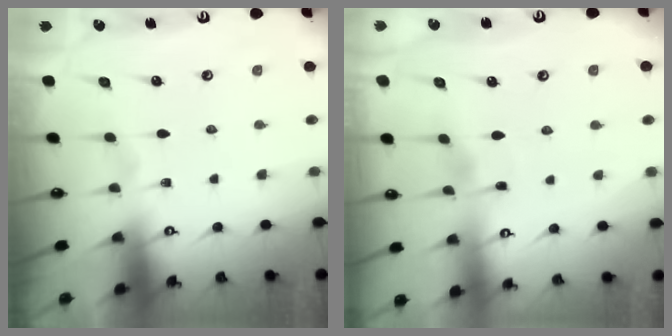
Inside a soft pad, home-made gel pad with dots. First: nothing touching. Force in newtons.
{"total": 2.5, "press": 2.5, "slide": 0.3}